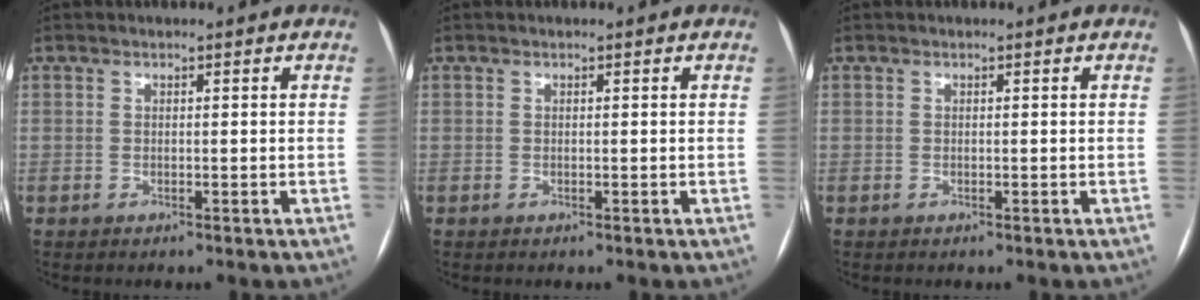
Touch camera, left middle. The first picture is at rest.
{"total": 0.0}
{"total": 0.0}